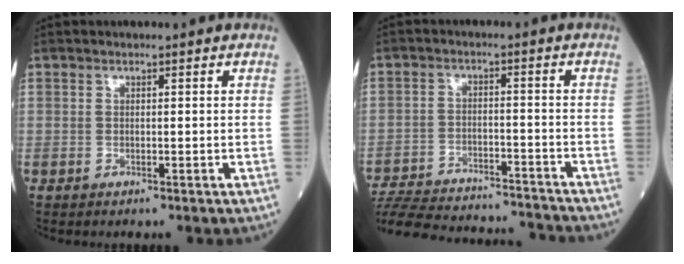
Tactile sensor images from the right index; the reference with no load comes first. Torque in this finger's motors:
{"motor_torque": [-1.59, -0.35, -1.05, -0.21]}